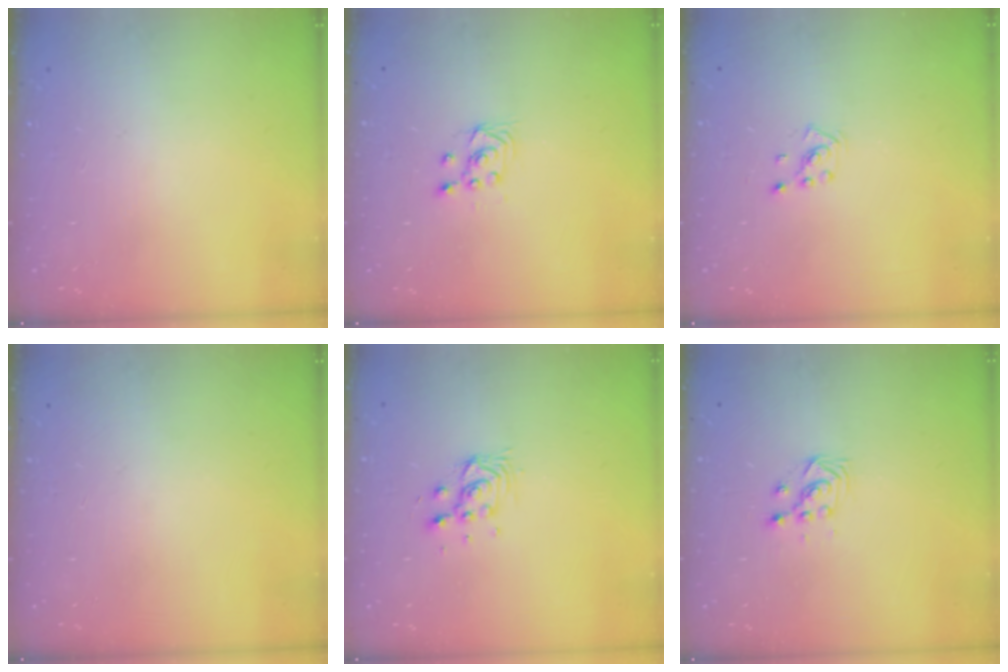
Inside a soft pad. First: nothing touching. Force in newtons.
{"total": 2.9, "press": 2.7, "slide": 1.0}
{"total": 2.2, "press": 2.2, "slide": 0.6}
{"total": 0.0}
{"total": 4.8, "press": 4.8, "slide": 0.9}
{"total": 2.7, "press": 2.7, "slide": 0.3}